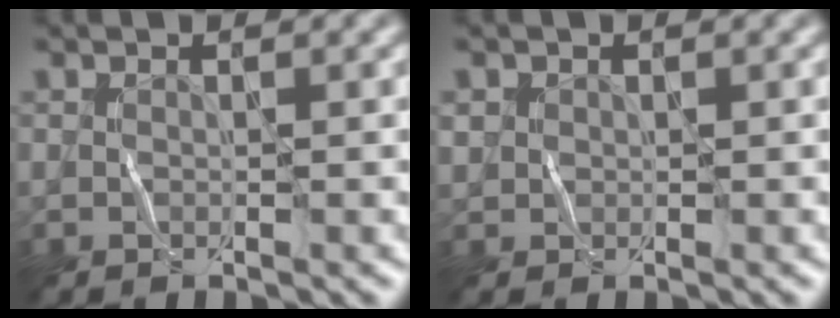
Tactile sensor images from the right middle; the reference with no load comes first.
{"total": 1.1, "force": [0.4, 0.9, -0.1], "torque": [-0.001, 0.001, 0.007]}